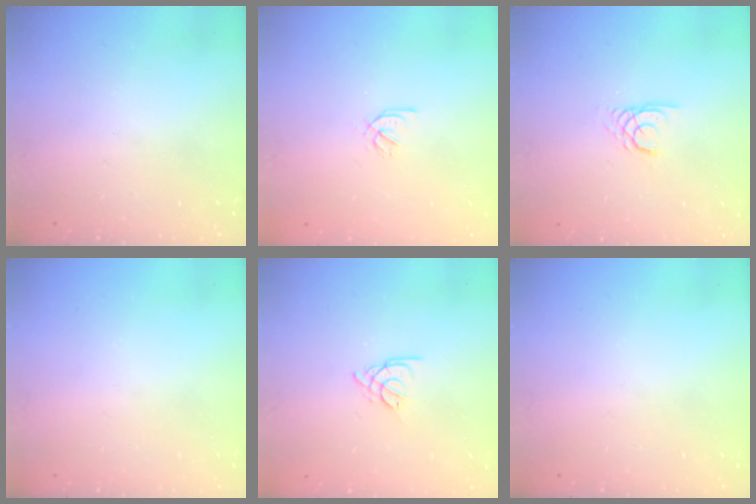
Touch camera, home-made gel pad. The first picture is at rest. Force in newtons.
{"total": 2.1, "press": 2.0, "slide": 0.7}
{"total": 2.2, "press": 2.2, "slide": 0.1}
{"total": 0.0}
{"total": 2.7, "press": 2.6, "slide": 0.5}
{"total": 0.0}